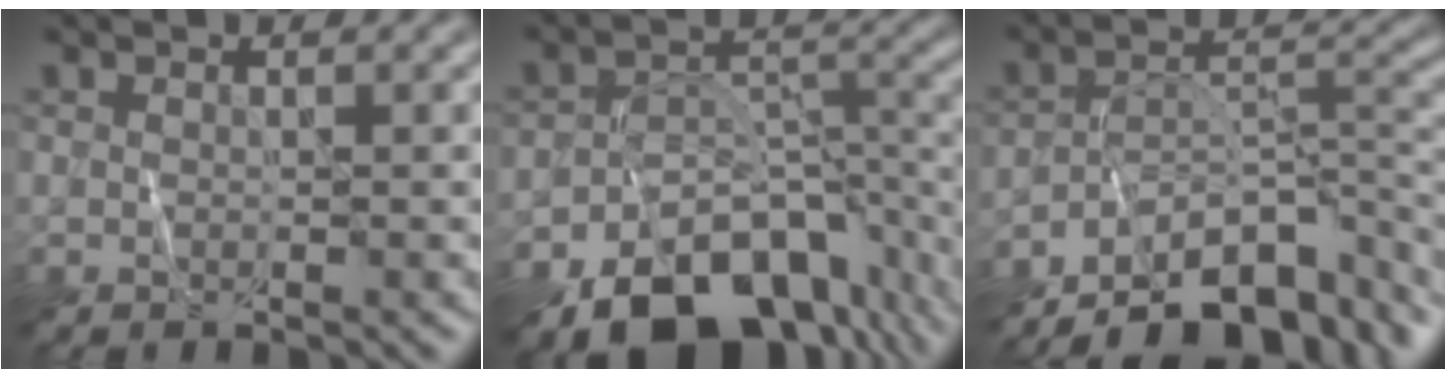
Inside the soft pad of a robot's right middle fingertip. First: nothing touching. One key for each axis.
{"total": 14.2, "fx": -9.4, "fy": 7.4, "fz": 7.7, "tx": -0.146, "ty": -0.020, "tz": -0.132}
{"total": 10.7, "fx": -7.7, "fy": 4.0, "fz": 6.3, "tx": -0.080, "ty": 0.005, "tz": -0.134}